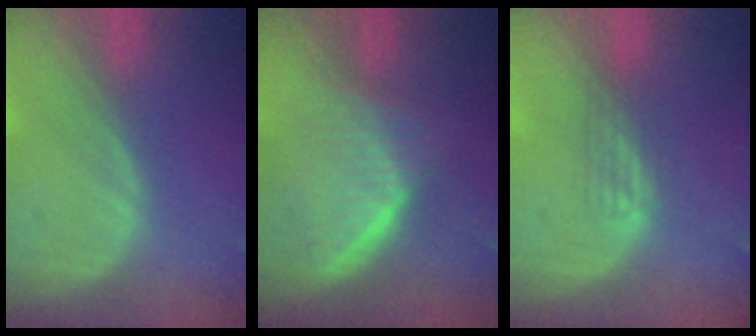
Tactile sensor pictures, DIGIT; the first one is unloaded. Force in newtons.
{"total": 6.7, "press": 6.0, "slide": 2.9}
{"total": 2.2, "press": 1.8, "slide": 1.2}